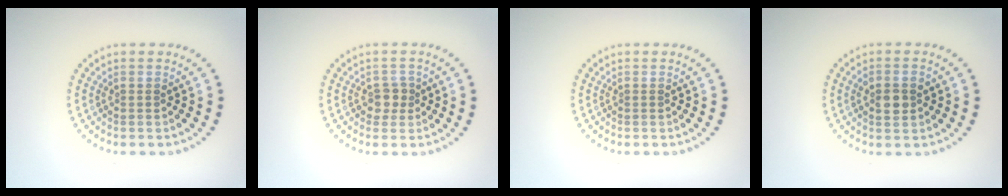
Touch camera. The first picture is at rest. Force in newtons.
{"total": 1.8, "press": 1.5, "slide": 0.9}
{"total": 0.0}
{"total": 2.4, "press": 2.4, "slide": 0.2}